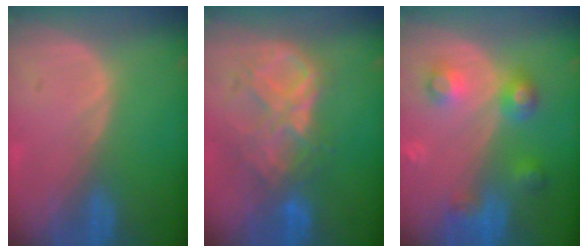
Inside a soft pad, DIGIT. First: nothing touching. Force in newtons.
{"total": 8.9, "press": 7.8, "slide": 4.4}
{"total": 5.8, "press": 5.8, "slide": 0.3}